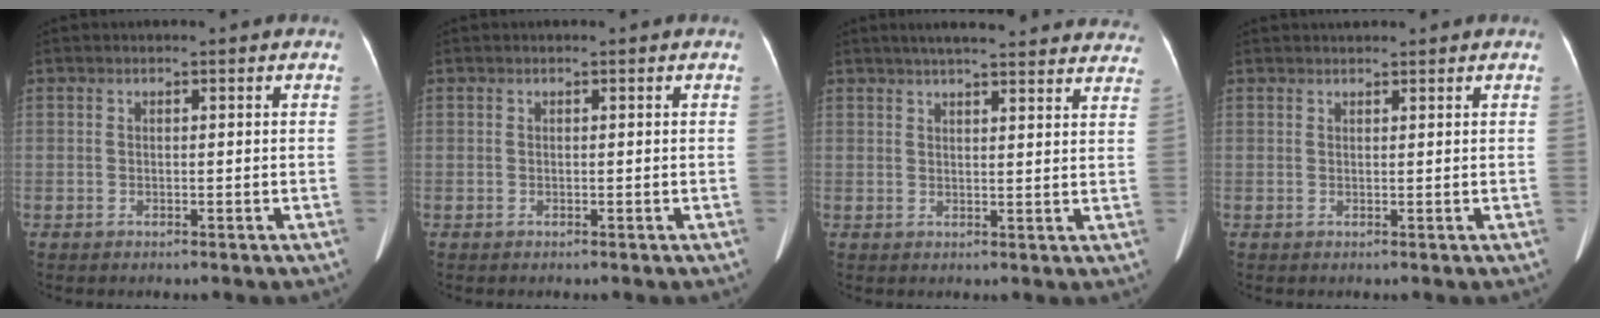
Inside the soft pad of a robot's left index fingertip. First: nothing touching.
{"total": 0.0}
{"total": 22.8, "force": [20.6, 3.6, 9.1], "torque": [-0.123, 0.003, 0.243]}
{"total": 2.2, "force": [2.0, 0.4, 0.7], "torque": [-0.008, 0.026, 0.032]}